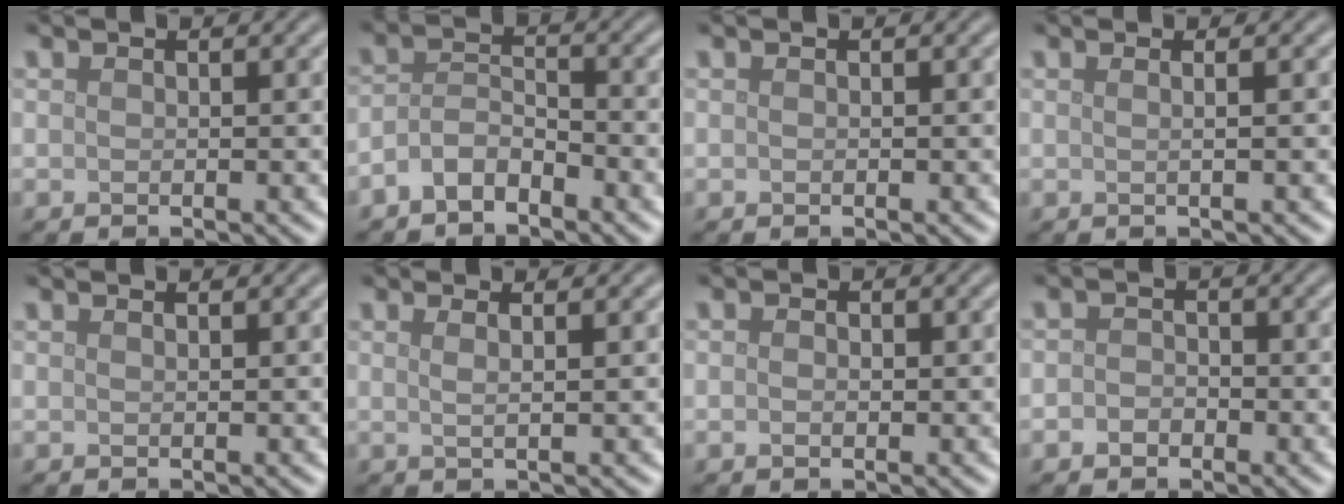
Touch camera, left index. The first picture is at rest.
{"total": 2.9, "force": [-2.1, 1.3, 1.6], "torque": [-0.034, 0.010, -0.047]}
{"total": 0.0}
{"total": 1.8, "force": [0.4, 0.8, 1.5], "torque": [-0.010, 0.001, -0.017]}
{"total": 0.6, "force": [0.4, 0.2, 0.3], "torque": [-0.001, 0.001, 0.006]}
{"total": 2.3, "force": [1.0, 1.0, 1.8], "torque": [-0.016, 0.004, -0.009]}
{"total": 0.9, "force": [0.0, 0.7, 0.7], "torque": [-0.010, -0.001, -0.002]}
{"total": 1.5, "force": [-0.7, 1.2, 0.6], "torque": [-0.005, 0.000, -0.018]}